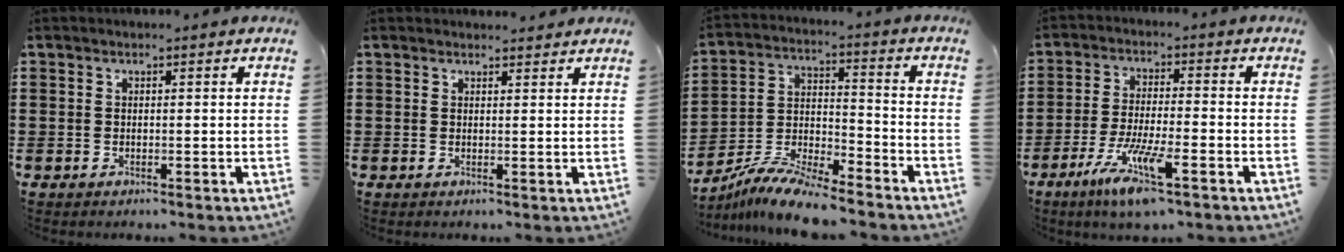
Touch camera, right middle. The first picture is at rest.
{"total": 1.3, "force": [1.2, 0.3, 0.0], "torque": [0.004, 0.000, 0.022]}
{"total": 9.8, "force": [-9.2, 0.5, 3.3], "torque": [-0.063, 0.015, -0.180]}
{"total": 8.4, "force": [-5.3, 1.1, 6.5], "torque": [-0.134, -0.014, -0.099]}